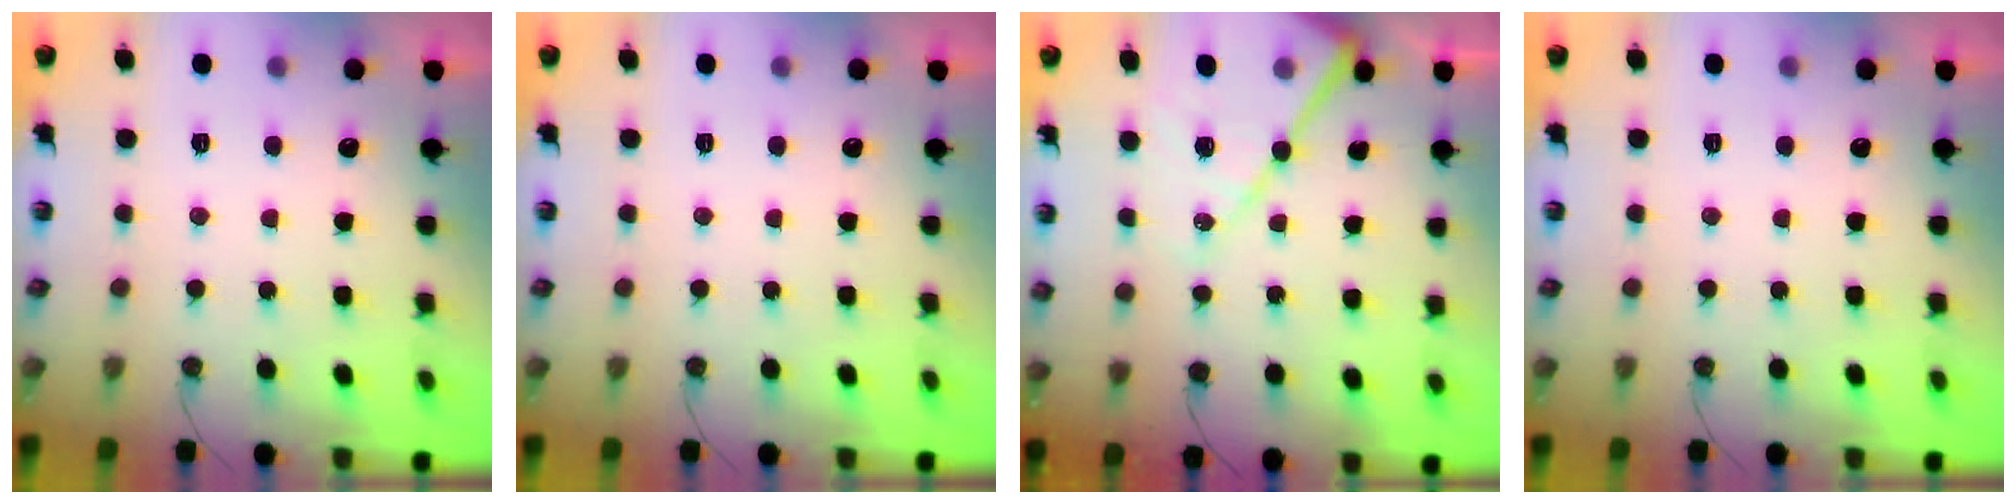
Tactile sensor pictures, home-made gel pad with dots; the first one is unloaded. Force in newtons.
{"total": 0.0}
{"total": 18.2, "press": 18.1, "slide": 1.5}
{"total": 0.0}